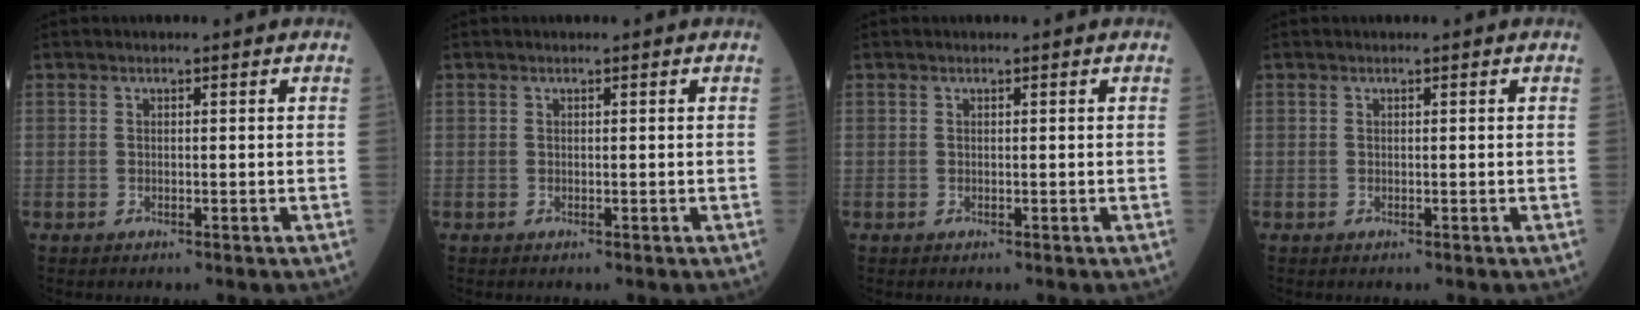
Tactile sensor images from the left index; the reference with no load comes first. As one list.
[{"total": 0.0}, {"total": 0.0}, {"total": 0.0}]